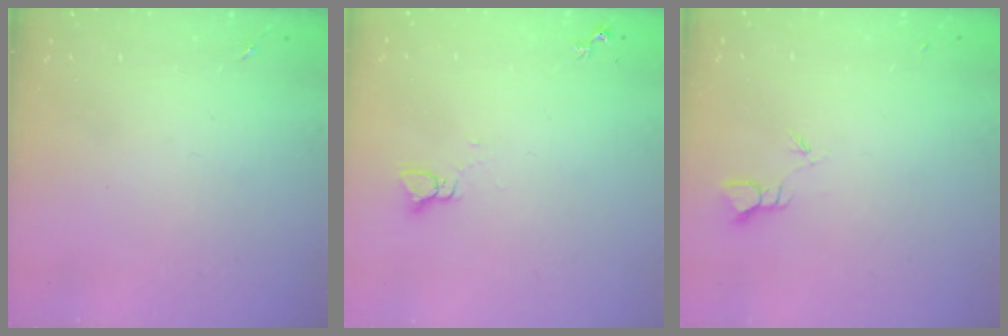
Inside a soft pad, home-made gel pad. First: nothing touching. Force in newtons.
{"total": 2.2, "press": 2.2, "slide": 0.1}
{"total": 1.8, "press": 1.8, "slide": 0.0}